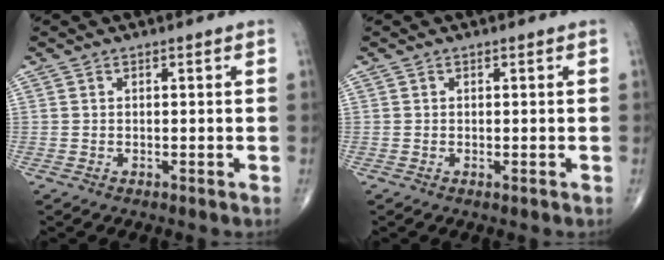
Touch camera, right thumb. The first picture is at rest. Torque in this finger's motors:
{"motor_torque": [-0.13, -0.03, -0.46, -0.08, -0.01]}